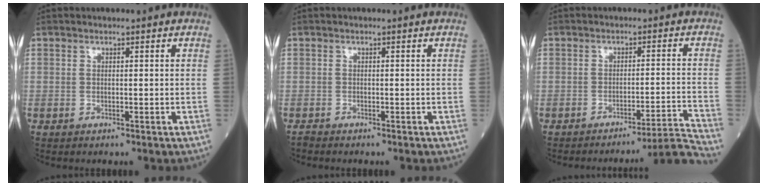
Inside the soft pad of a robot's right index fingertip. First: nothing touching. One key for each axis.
{"total": 0.9, "fx": -0.9, "fy": 0.0, "fz": 0.2, "tx": -0.011, "ty": -0.002, "tz": -0.017}
{"total": 9.4, "fx": -8.6, "fy": -3.6, "fz": 1.0, "tx": 0.012, "ty": 0.000, "tz": -0.119}